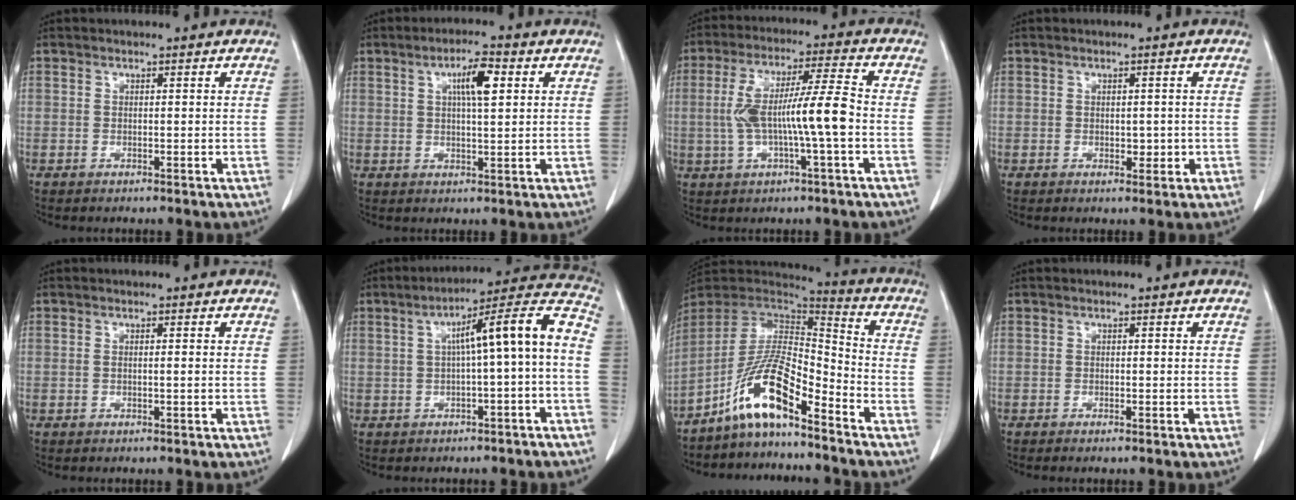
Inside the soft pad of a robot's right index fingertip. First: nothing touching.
{"total": 5.8, "force": [2.0, 1.0, 5.3], "torque": [-0.093, 0.006, 0.033]}
{"total": 11.0, "force": [-1.2, 0.4, 10.9], "torque": [-0.210, 0.018, -0.025]}
{"total": 1.9, "force": [-0.2, 1.2, 1.5], "torque": [-0.019, 0.000, 0.001]}
{"total": 0.7, "force": [-0.1, -0.1, 0.7], "torque": [-0.014, -0.001, -0.001]}
{"total": 11.8, "force": [-0.5, 0.4, 11.8], "torque": [-0.167, 0.042, -0.009]}
{"total": 11.9, "force": [-7.9, 1.9, 8.7], "torque": [-0.169, 0.014, -0.149]}
{"total": 0.8, "force": [-0.6, 0.0, 0.5], "torque": [-0.012, -0.002, -0.009]}